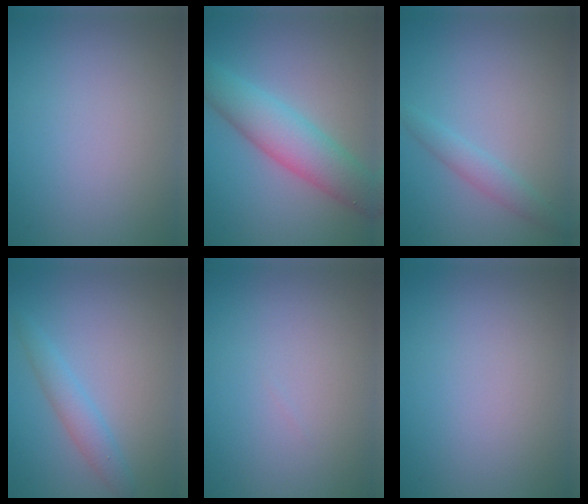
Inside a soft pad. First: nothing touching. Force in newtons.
{"total": 6.0, "press": 6.0, "slide": 0.1}
{"total": 1.8, "press": 1.8, "slide": 0.1}
{"total": 2.2, "press": 2.2, "slide": 0.3}
{"total": 0.0}
{"total": 0.0}